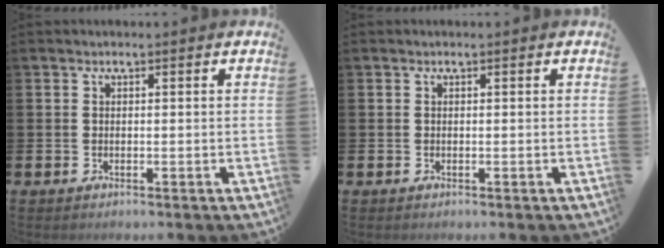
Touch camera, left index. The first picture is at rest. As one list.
[{"total": 0.0}]